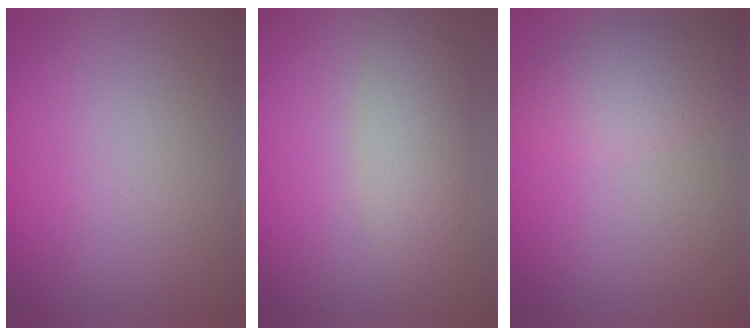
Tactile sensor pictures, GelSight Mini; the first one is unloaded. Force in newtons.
{"total": 3.1, "press": 3.1, "slide": 0.1}
{"total": 3.5, "press": 3.5, "slide": 0.0}